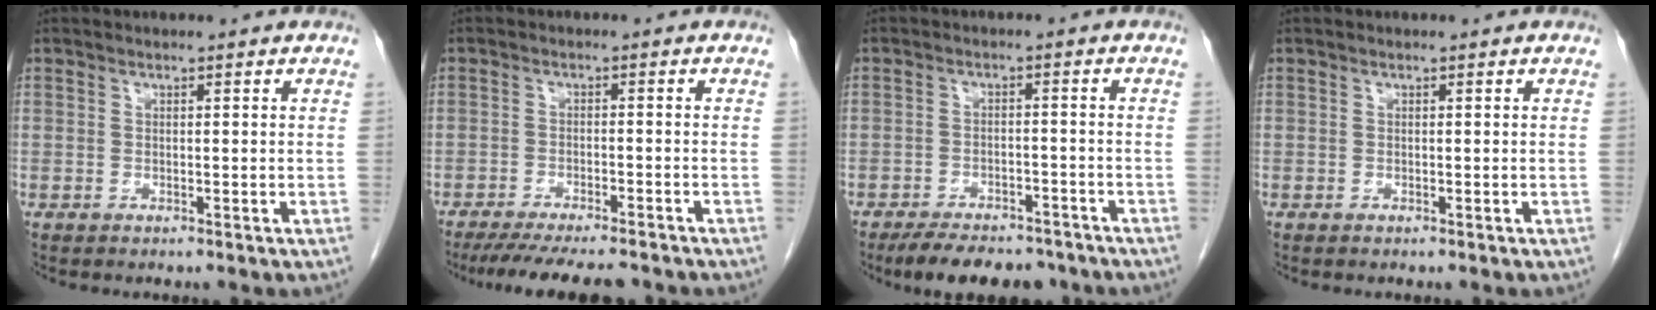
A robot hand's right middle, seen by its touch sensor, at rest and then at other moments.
{"total": 11.5, "force": [-10.1, 1.6, 5.2], "torque": [-0.073, -0.017, -0.141]}
{"total": 10.8, "force": [-9.0, 4.2, 4.2], "torque": [-0.056, -0.001, -0.126]}
{"total": 0.0}